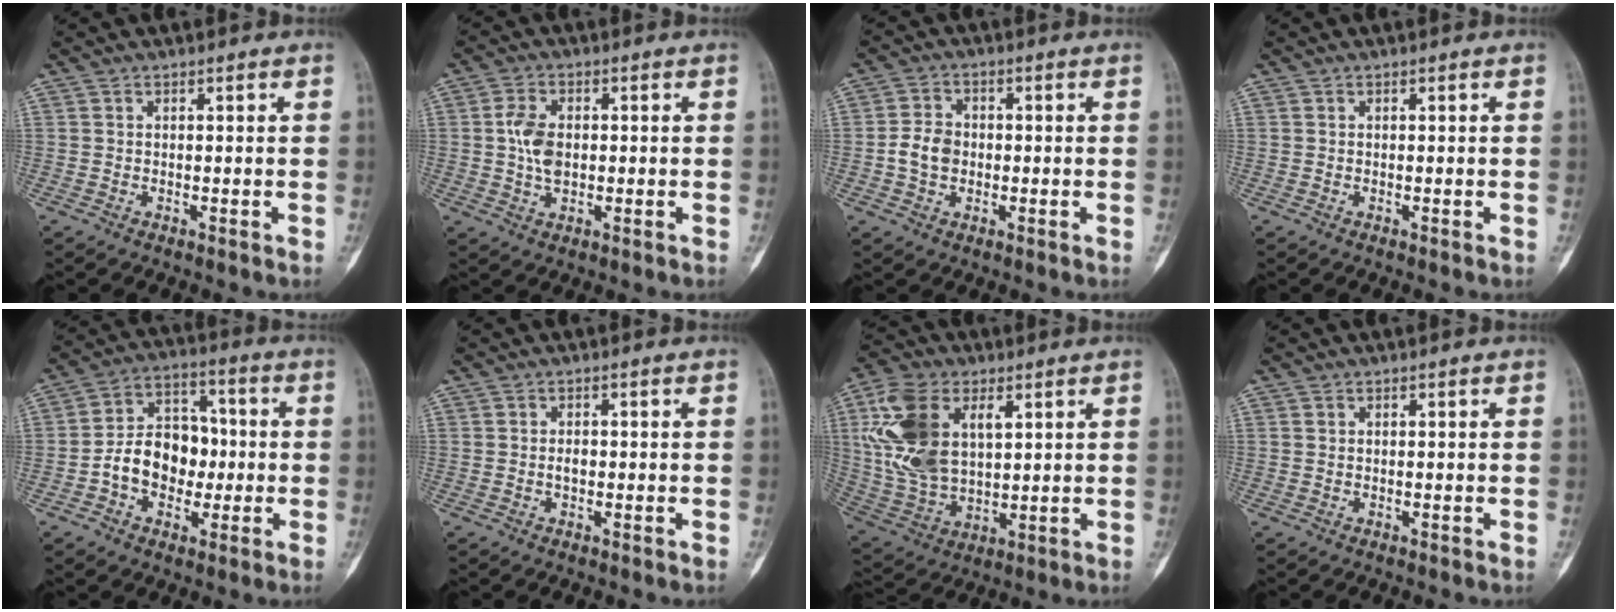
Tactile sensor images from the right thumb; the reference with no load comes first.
{"total": 5.9, "force": [0.2, 3.7, 4.6], "torque": [-0.086, 0.004, 0.002]}
{"total": 5.4, "force": [-0.6, 4.2, 3.3], "torque": [-0.054, 0.012, -0.016]}
{"total": 0.0}
{"total": 12.3, "force": [-1.9, 9.1, 8.0], "torque": [-0.095, 0.040, -0.039]}
{"total": 1.5, "force": [-0.2, 0.9, 1.1], "torque": [-0.015, 0.003, -0.005]}
{"total": 17.8, "force": [5.3, 10.7, 13.2], "torque": [-0.259, -0.008, 0.106]}
{"total": 0.6, "force": [0.2, 0.4, 0.4], "torque": [-0.008, 0.002, 0.006]}